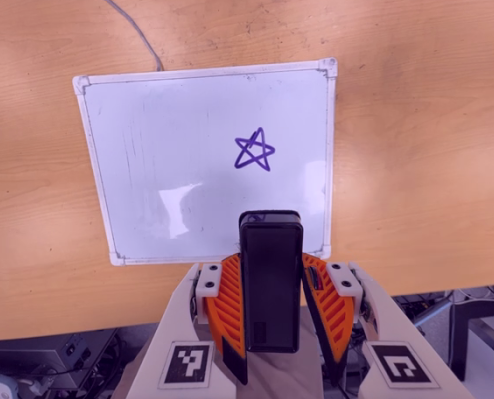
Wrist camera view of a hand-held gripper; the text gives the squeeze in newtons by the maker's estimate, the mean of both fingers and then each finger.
{"total": 4.7, "left": 3.6, "right": 5.8}